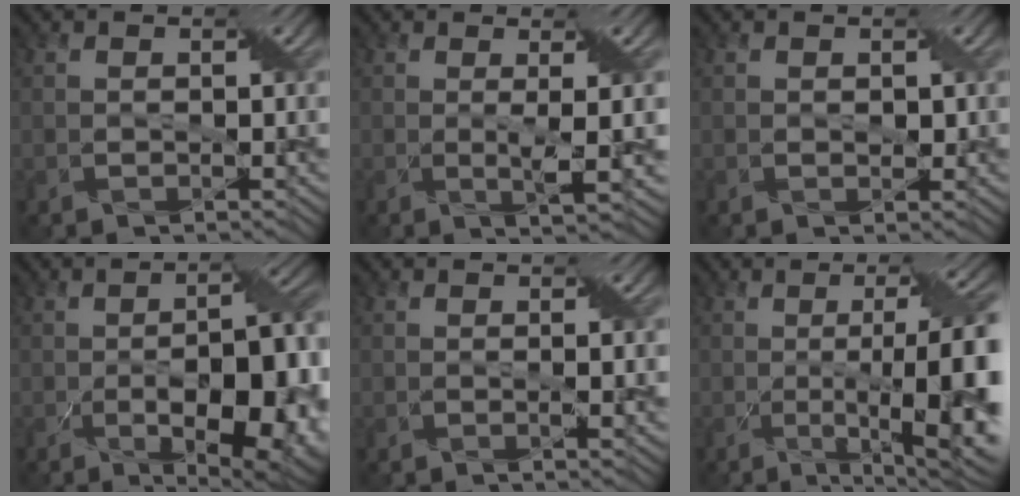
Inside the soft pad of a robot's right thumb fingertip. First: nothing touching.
{"total": 3.6, "force": [0.3, 0.4, 3.6], "torque": [-0.071, 0.003, 0.005]}
{"total": 0.7, "force": [0.2, 0.5, 0.5], "torque": [-0.008, -0.002, 0.005]}
{"total": 14.7, "force": [-4.5, 6.0, 12.7], "torque": [-0.179, -0.011, -0.058]}
{"total": 2.1, "force": [0.0, 0.3, 2.1], "torque": [-0.033, 0.002, 0.001]}
{"total": 15.4, "force": [-2.4, 3.9, 14.7], "torque": [-0.188, -0.005, -0.028]}